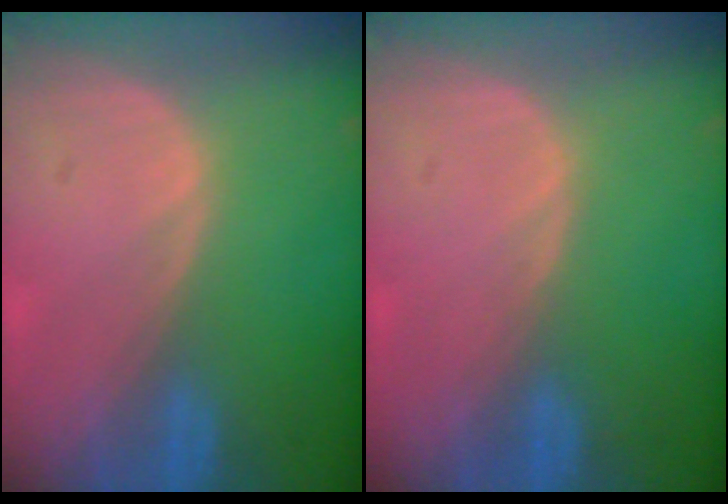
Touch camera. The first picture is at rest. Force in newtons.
{"total": 0.0}